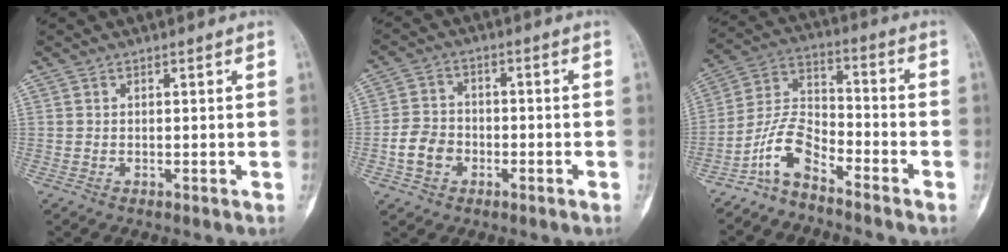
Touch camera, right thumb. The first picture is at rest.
{"total": 6.4, "force": [-2.3, 4.9, 3.3], "torque": [-0.048, 0.025, -0.044]}
{"total": 8.8, "force": [-6.4, 3.4, 4.9], "torque": [-0.104, 0.070, -0.135]}